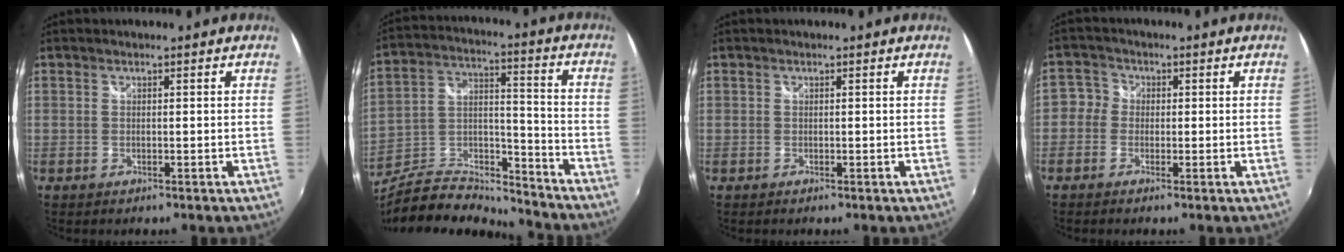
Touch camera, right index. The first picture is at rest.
{"total": 16.2, "force": [-13.2, 6.1, 7.1], "torque": [-0.148, 0.024, -0.225]}
{"total": 0.7, "force": [-0.2, 0.7, -0.1], "torque": [-0.001, 0.000, -0.004]}
{"total": 3.4, "force": [-1.3, 3.2, 0.5], "torque": [-0.003, 0.006, -0.037]}